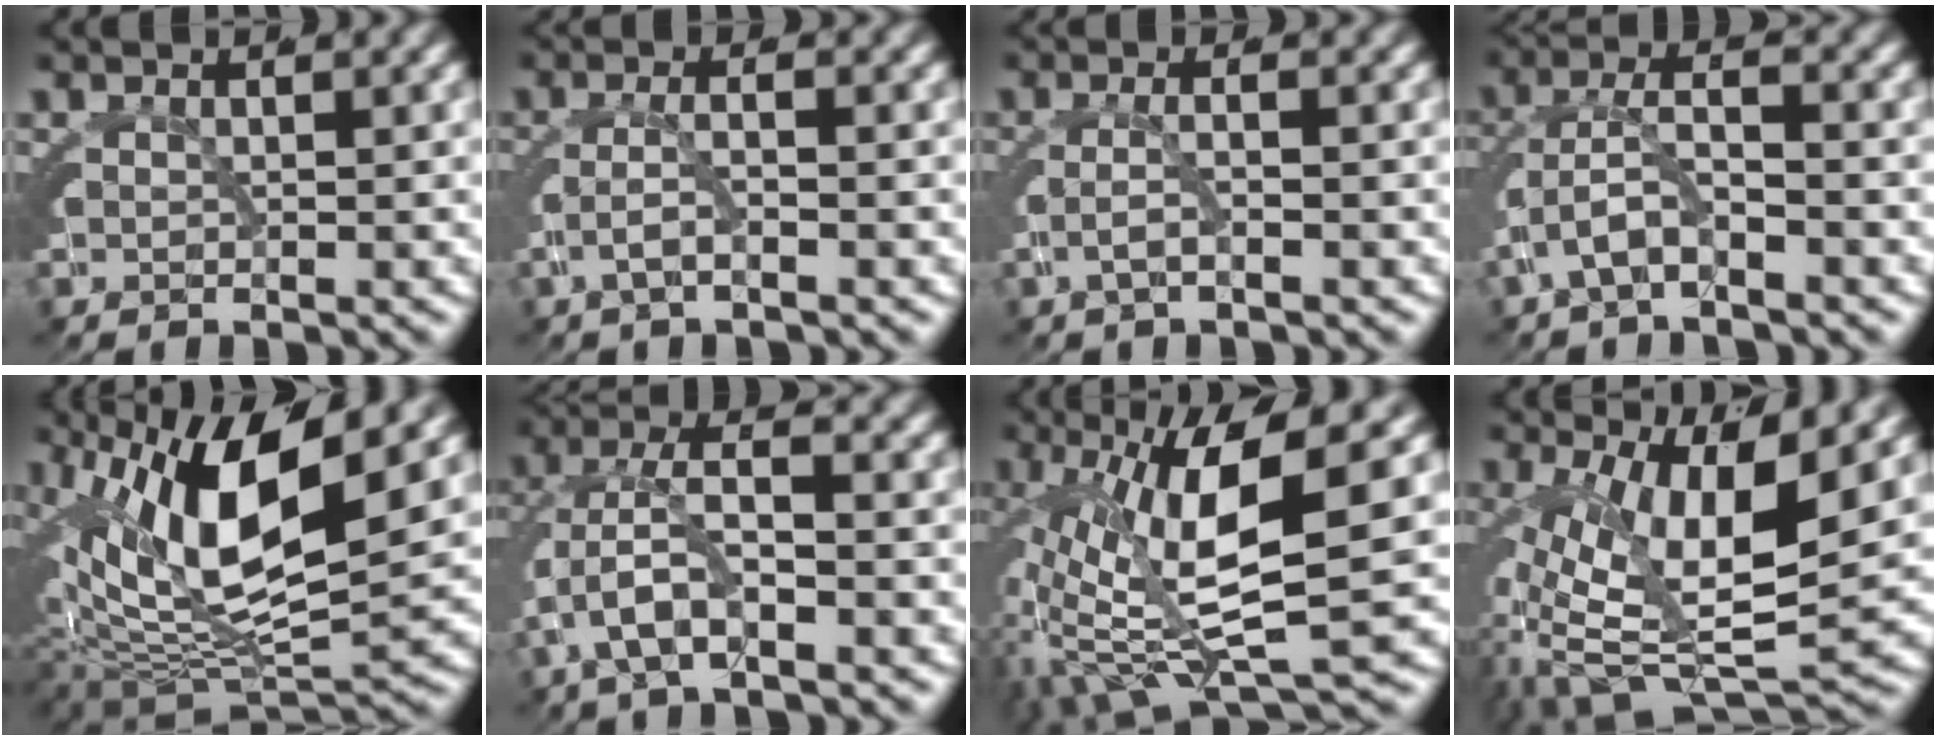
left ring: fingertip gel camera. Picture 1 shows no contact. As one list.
[{"total": 1.7, "force": [-0.9, 0.3, 1.4], "torque": [-0.027, 0.006, -0.022]}, {"total": 1.3, "force": [-0.8, -0.1, 1.1], "torque": [-0.022, 0.006, -0.018]}, {"total": 2.9, "force": [-1.8, 1.1, 2.0], "torque": [-0.043, -0.005, -0.032]}, {"total": 12.3, "force": [0.1, 7.9, 9.5], "torque": [-0.180, -0.029, 0.009]}, {"total": 3.7, "force": [-1.5, 1.2, 3.1], "torque": [-0.065, -0.004, -0.024]}, {"total": 10.6, "force": [-0.9, 4.3, 9.6], "torque": [-0.168, -0.013, -0.007]}, {"total": 9.0, "force": [-1.5, 4.3, 7.7], "torque": [-0.132, -0.032, -0.010]}]